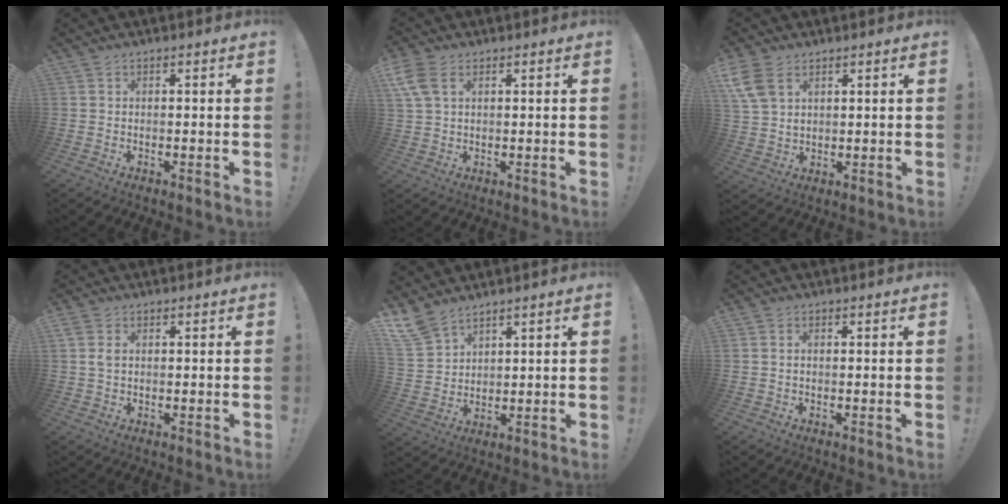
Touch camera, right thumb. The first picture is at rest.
{"total": 6.6, "force": [2.9, 4.0, 4.5], "torque": [-0.094, -0.007, 0.056]}
{"total": 9.0, "force": [4.6, 5.9, 5.1], "torque": [-0.103, -0.012, 0.091]}
{"total": 2.4, "force": [0.5, 1.6, 1.8], "torque": [-0.047, 0.003, 0.008]}
{"total": 7.6, "force": [6.2, 3.4, 2.6], "torque": [-0.055, -0.038, 0.124]}
{"total": 0.6, "force": [-0.2, 0.2, 0.6], "torque": [-0.019, 0.005, -0.002]}